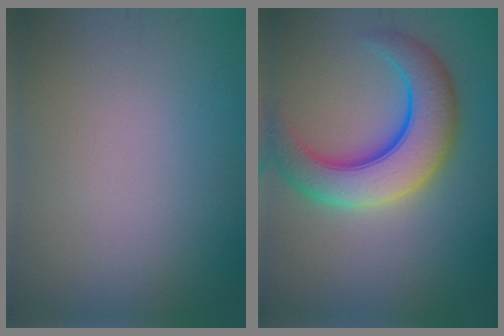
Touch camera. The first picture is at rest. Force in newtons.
{"total": 8.4, "press": 8.4, "slide": 0.3}